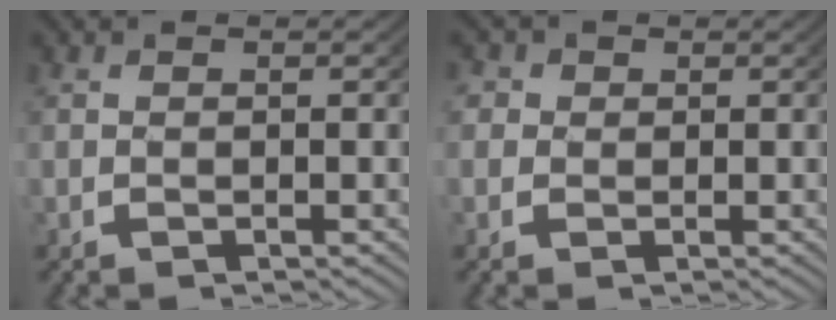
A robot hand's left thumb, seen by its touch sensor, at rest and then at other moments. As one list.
[{"total": 2.7, "force": [0.7, 2.4, 0.9], "torque": [-0.019, -0.002, 0.007]}]